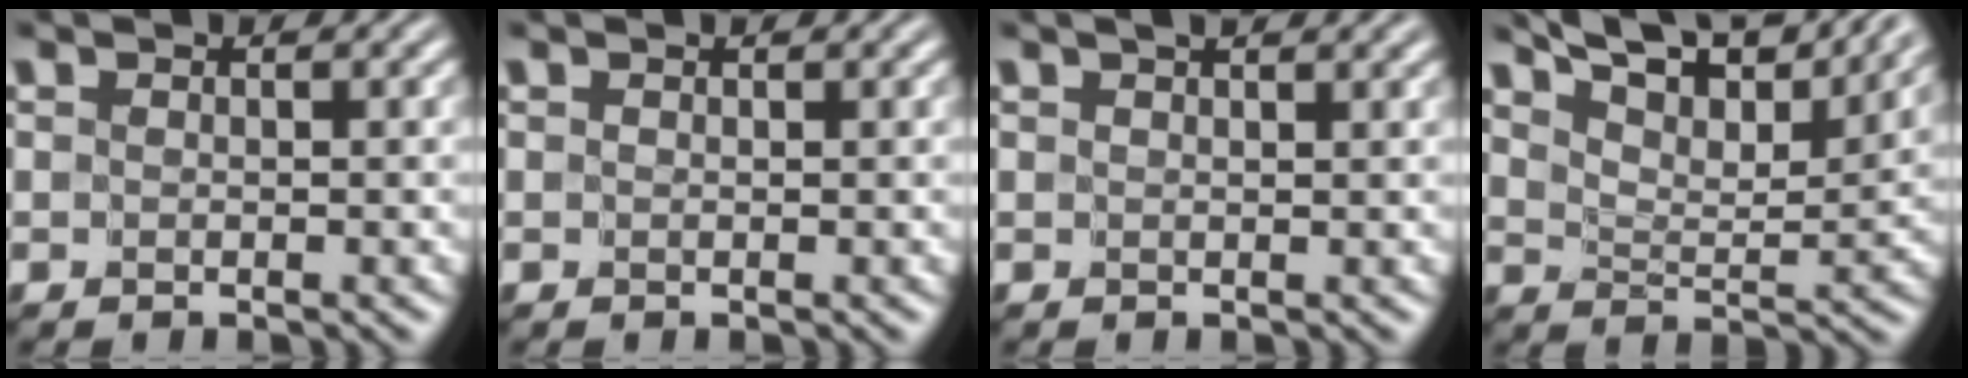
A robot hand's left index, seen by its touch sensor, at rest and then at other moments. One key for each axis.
{"total": 0.0}
{"total": 1.5, "fx": 1.3, "fy": 0.0, "fz": 0.7, "tx": -0.007, "ty": -0.001, "tz": 0.013}
{"total": 11.6, "fx": 10.2, "fy": 2.2, "fz": 5.1, "tx": -0.080, "ty": 0.007, "tz": 0.134}